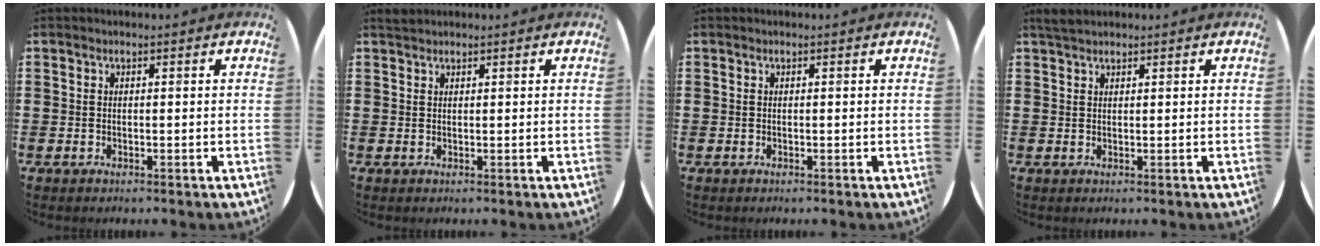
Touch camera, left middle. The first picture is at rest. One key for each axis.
{"total": 0.7, "fx": 0.7, "fy": 0.0, "fz": 0.0, "tx": -0.001, "ty": 0.001, "tz": 0.015}
{"total": 0.0}
{"total": 1.6, "fx": 1.4, "fy": 0.3, "fz": 0.5, "tx": -0.013, "ty": 0.004, "tz": 0.027}